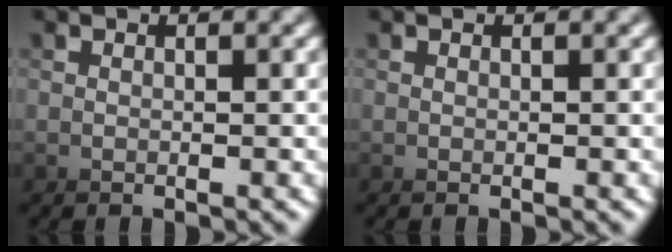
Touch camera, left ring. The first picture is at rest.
{"total": 0.0}